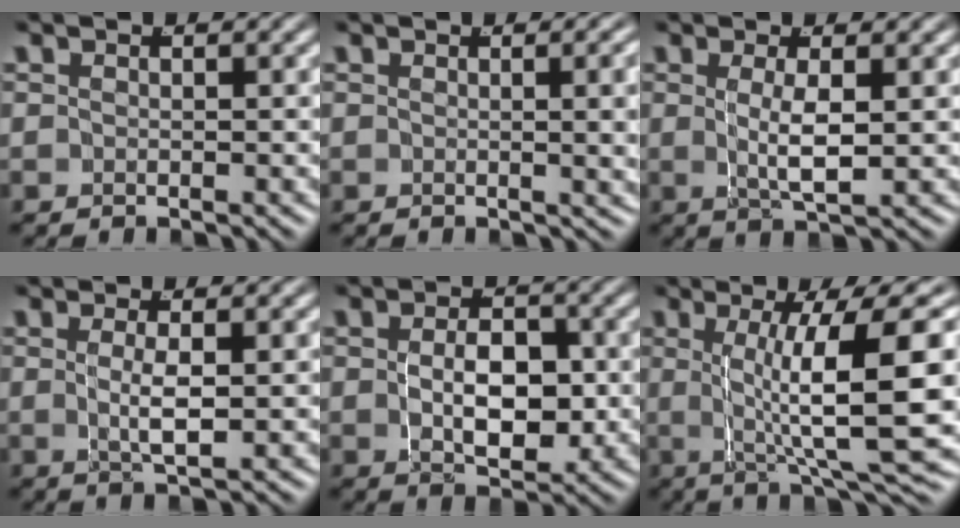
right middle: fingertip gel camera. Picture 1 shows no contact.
{"total": 3.6, "force": [0.8, 0.5, 3.5], "torque": [-0.021, 0.014, 0.003]}
{"total": 3.3, "force": [-0.1, 0.3, 3.3], "torque": [-0.064, -0.014, 0.008]}
{"total": 2.5, "force": [-0.1, 0.1, 2.5], "torque": [-0.052, -0.014, 0.008]}
{"total": 4.8, "force": [-0.2, 2.4, 4.2], "torque": [-0.069, -0.017, 0.005]}
{"total": 10.9, "force": [0.1, 2.2, 10.6], "torque": [-0.121, 0.003, 0.006]}